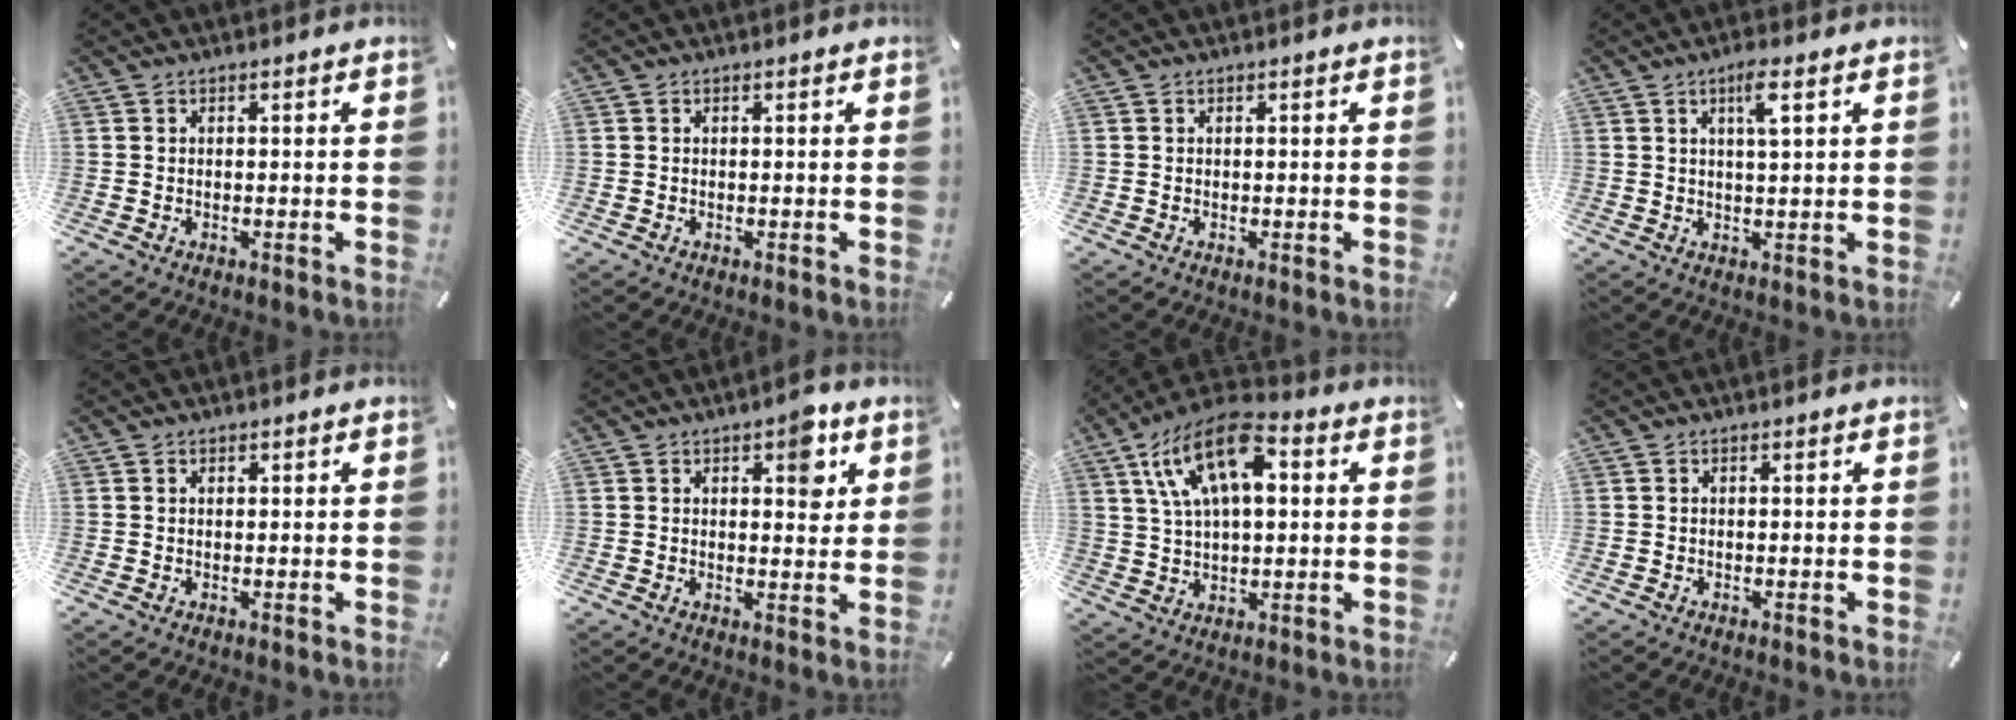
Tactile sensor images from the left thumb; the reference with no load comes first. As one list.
[{"total": 0.0}, {"total": 0.0}, {"total": 5.0, "force": [2.3, 0.7, 4.3], "torque": [-0.083, 0.001, 0.035]}, {"total": 0.6, "force": [0.3, 0.4, 0.2], "torque": [-0.002, 0.002, 0.006]}, {"total": 6.6, "force": [3.0, 3.4, 4.8], "torque": [-0.037, -0.018, 0.040]}, {"total": 16.1, "force": [6.1, 8.3, 12.3], "torque": [-0.248, -0.007, 0.106]}, {"total": 0.0}]